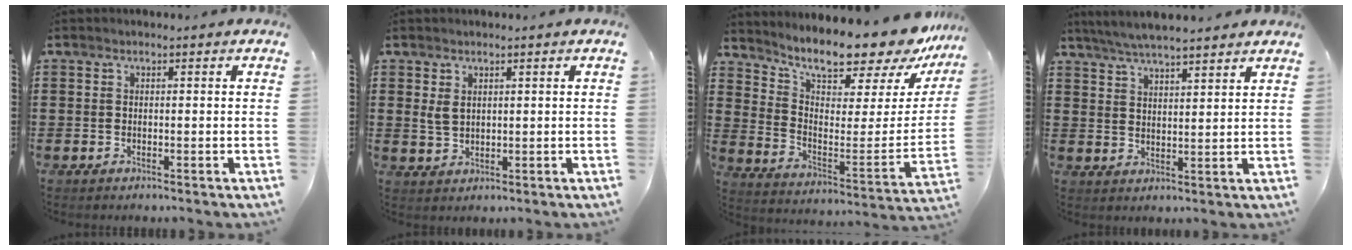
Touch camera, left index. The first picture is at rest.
{"total": 2.4, "force": [0.9, 1.6, 1.5], "torque": [-0.041, 0.003, 0.015]}
{"total": 11.0, "force": [10.2, 1.5, 4.0], "torque": [-0.085, -0.094, 0.167]}
{"total": 4.9, "force": [4.6, 0.1, 1.7], "torque": [-0.047, -0.013, 0.082]}